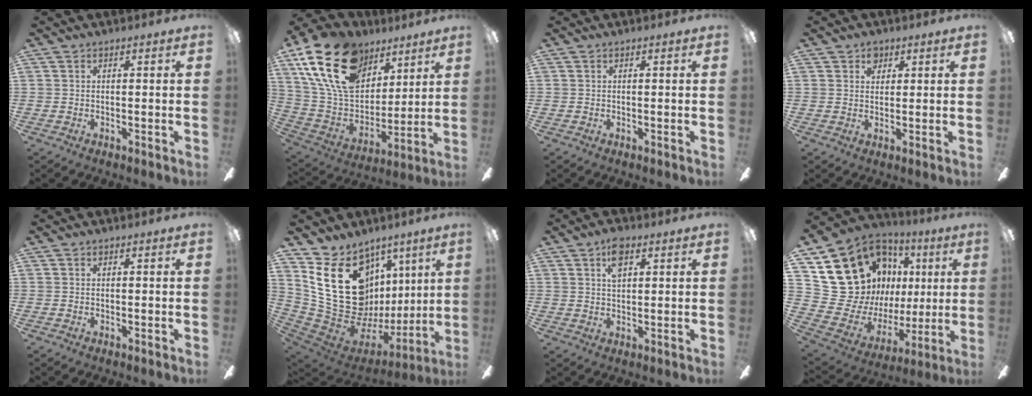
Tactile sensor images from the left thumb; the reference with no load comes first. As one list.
[{"total": 23.7, "force": [13.1, 14.7, 13.2], "torque": [-0.266, -0.054, 0.236]}, {"total": 0.0}, {"total": 3.1, "force": [1.9, 2.2, 1.0], "torque": [0.001, -0.005, 0.030]}, {"total": 0.0}, {"total": 29.0, "force": [7.4, 21.0, 18.5], "torque": [-0.366, -0.042, 0.173]}, {"total": 5.5, "force": [2.6, 2.9, 3.8], "torque": [-0.059, -0.003, 0.042]}, {"total": 19.0, "force": [8.7, 15.5, 6.5], "torque": [-0.140, -0.068, 0.205]}]